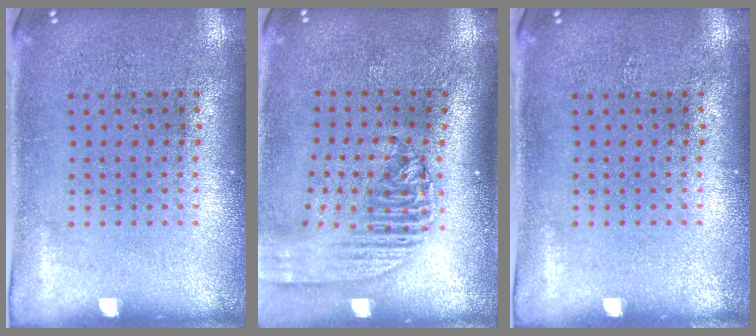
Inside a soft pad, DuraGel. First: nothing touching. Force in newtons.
{"total": 2.2, "press": 1.7, "slide": 1.3}
{"total": 0.0}